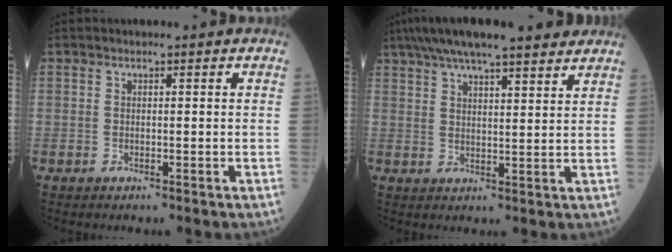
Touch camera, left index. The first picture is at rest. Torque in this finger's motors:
{"motor_torque": [0.31, -0.77, 0.78, 0.21]}